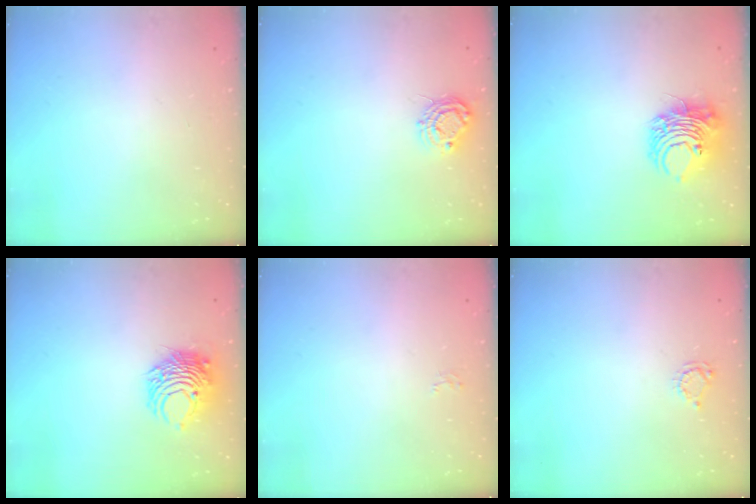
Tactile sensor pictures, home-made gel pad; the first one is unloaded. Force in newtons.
{"total": 7.5, "press": 7.5, "slide": 0.4}
{"total": 8.9, "press": 8.8, "slide": 1.5}
{"total": 8.1, "press": 8.0, "slide": 1.1}
{"total": 2.6, "press": 2.6, "slide": 0.2}
{"total": 4.2, "press": 4.2, "slide": 0.4}